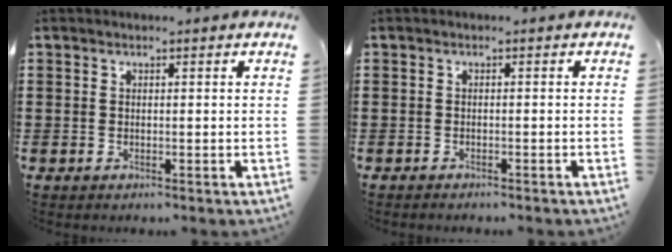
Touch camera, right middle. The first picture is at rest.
{"total": 0.6, "force": [-0.6, 0.0, 0.0], "torque": [-0.002, 0.000, -0.012]}